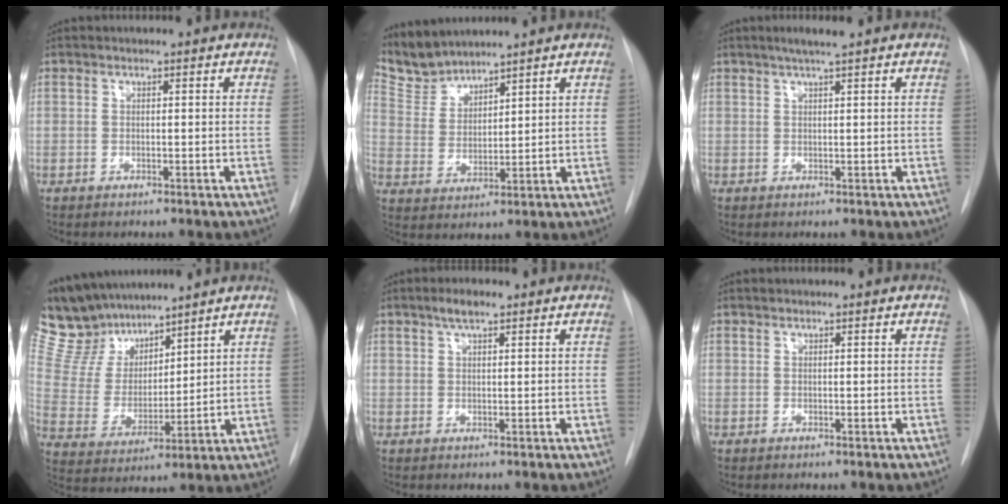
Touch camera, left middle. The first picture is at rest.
{"total": 6.2, "force": [6.2, 0.7, 0.0], "torque": [-0.012, 0.008, 0.140]}
{"total": 2.5, "force": [1.8, -0.4, 1.7], "torque": [-0.035, 0.003, 0.034]}
{"total": 12.2, "force": [10.9, 4.5, 3.4], "torque": [-0.086, 0.016, 0.217]}
{"total": 2.7, "force": [1.8, 0.8, 1.9], "torque": [-0.035, 0.008, 0.031]}
{"total": 0.0}